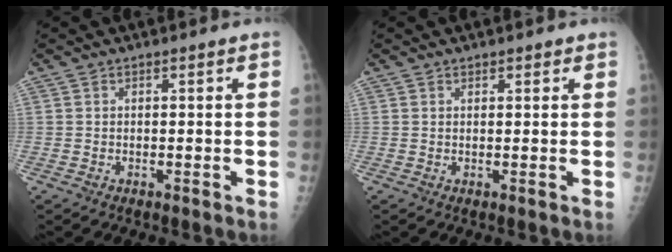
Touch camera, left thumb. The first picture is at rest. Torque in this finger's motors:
{"motor_torque": [-0.40, -0.06, -0.17, -0.13, -0.01]}